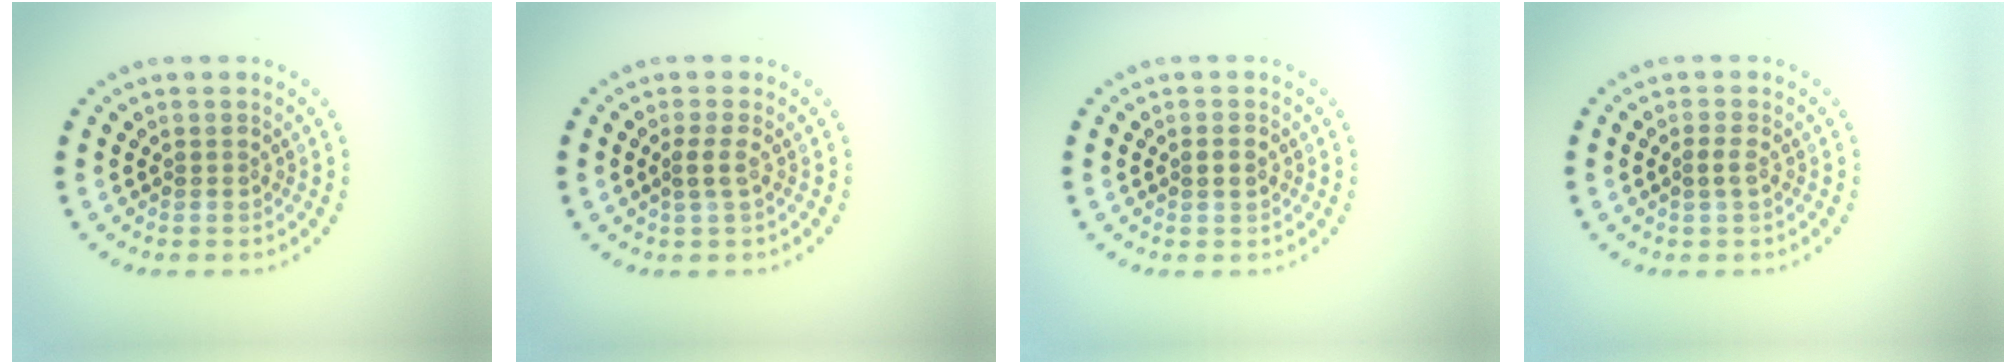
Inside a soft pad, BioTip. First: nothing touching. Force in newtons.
{"total": 1.3, "press": 1.0, "slide": 0.9}
{"total": 1.0, "press": 1.0, "slide": 0.3}
{"total": 0.8, "press": 0.8, "slide": 0.2}